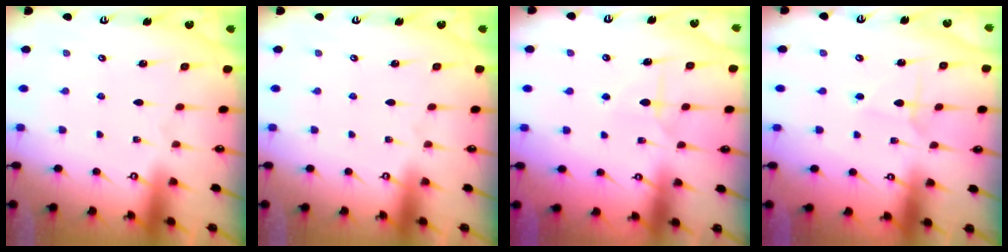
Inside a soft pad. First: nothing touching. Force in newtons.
{"total": 0.0}
{"total": 7.2, "press": 7.2, "slide": 0.3}
{"total": 2.9, "press": 2.9, "slide": 0.3}